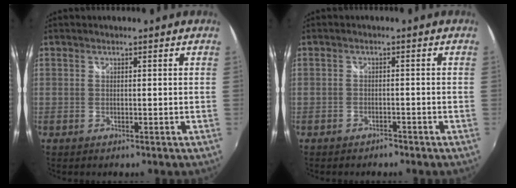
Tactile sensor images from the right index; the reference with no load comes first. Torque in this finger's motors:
{"motor_torque": [0.18, -0.15, 0.06, -0.01]}